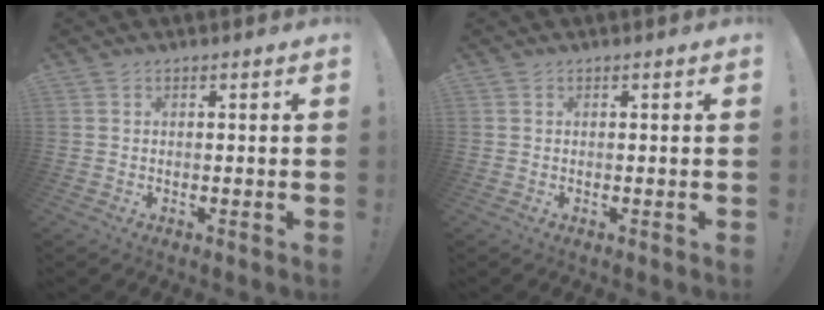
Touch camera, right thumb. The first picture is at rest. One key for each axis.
{"total": 0.0}